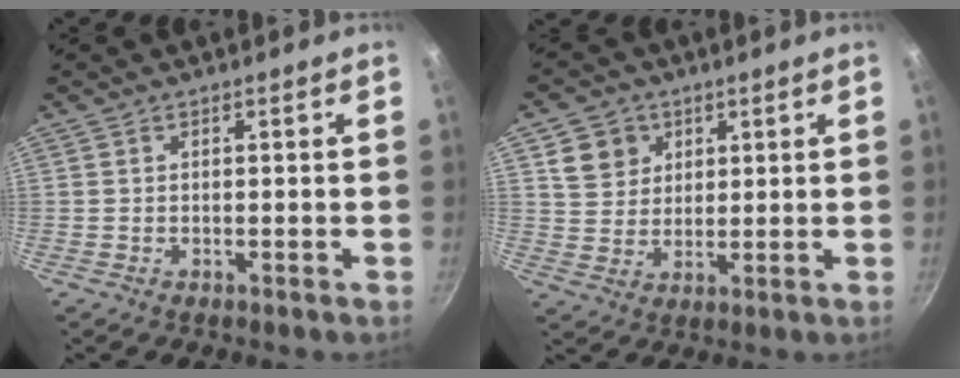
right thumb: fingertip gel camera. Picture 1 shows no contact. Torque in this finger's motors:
{"motor_torque": [-0.70, 0.58, 0.14, -0.06, -0.03]}